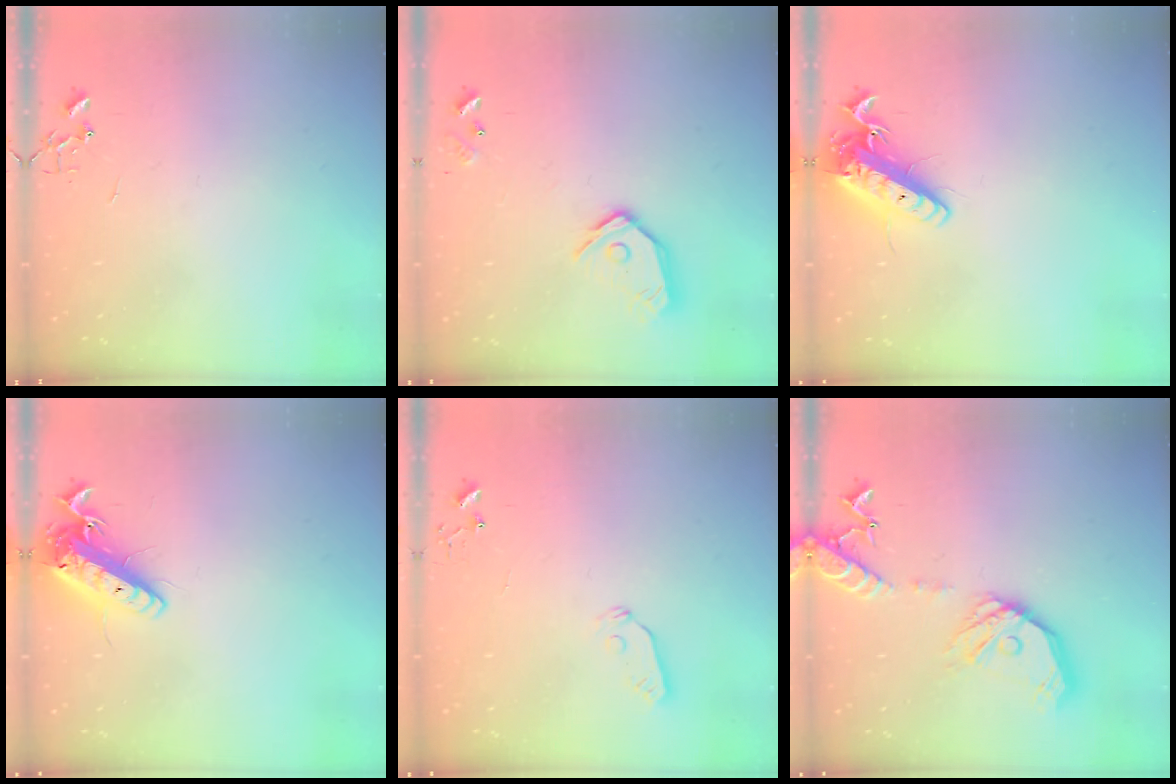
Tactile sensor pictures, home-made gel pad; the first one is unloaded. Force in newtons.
{"total": 12.1, "press": 12.0, "slide": 1.5}
{"total": 15.0, "press": 14.7, "slide": 2.8}
{"total": 14.0, "press": 13.8, "slide": 2.7}
{"total": 3.8, "press": 3.7, "slide": 0.5}
{"total": 17.9, "press": 17.7, "slide": 2.6}